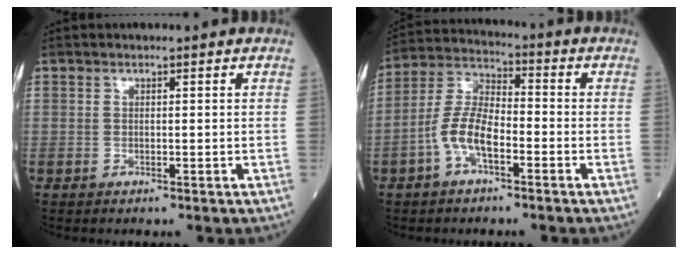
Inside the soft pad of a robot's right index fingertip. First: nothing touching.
{"total": 8.7, "force": [-3.4, 3.7, 7.1], "torque": [-0.165, 0.018, -0.069]}